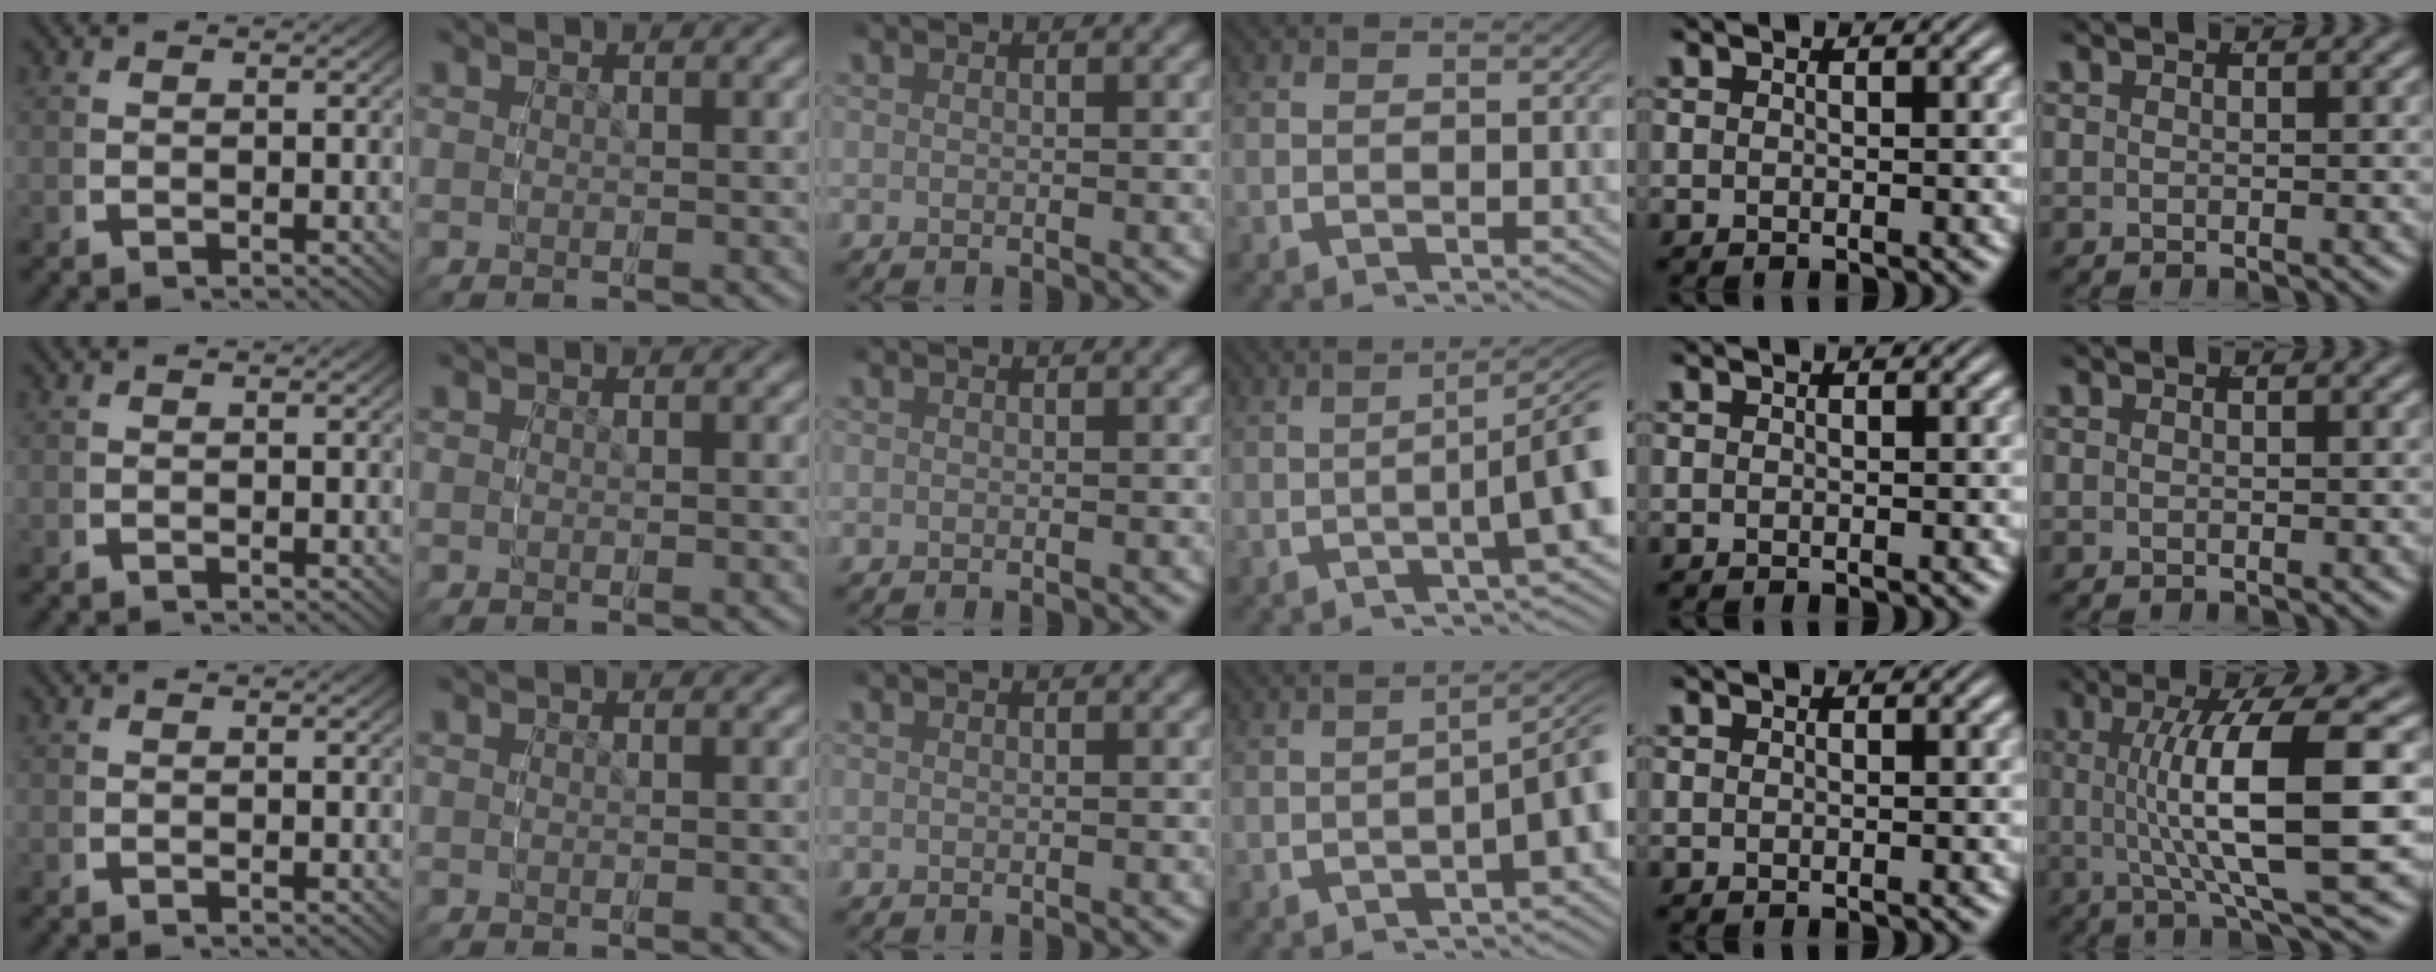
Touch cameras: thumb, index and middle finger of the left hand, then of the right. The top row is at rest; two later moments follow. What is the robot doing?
{"motion": "grasp_and_lifting", "object": "bottle"}